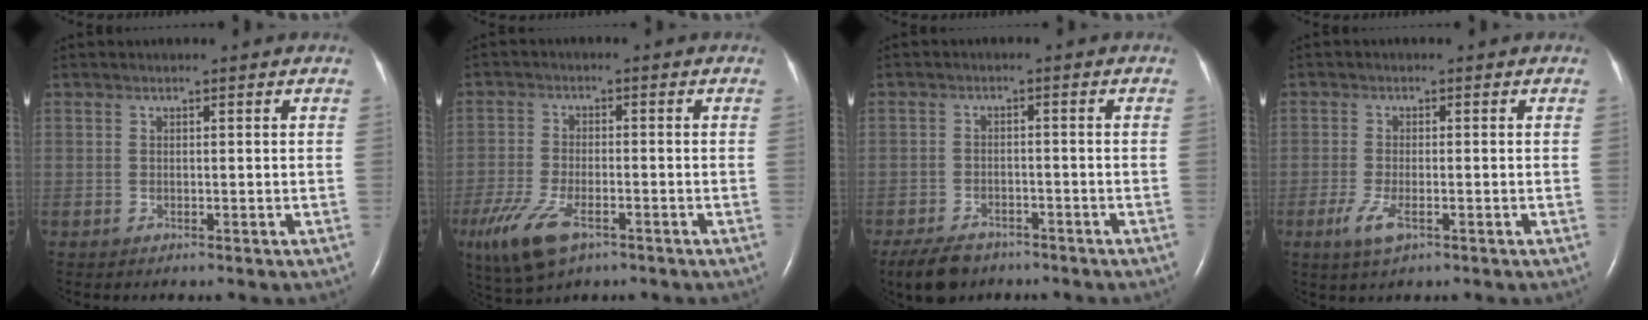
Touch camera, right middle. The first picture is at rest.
{"total": 9.6, "force": [-5.4, 3.9, 7.0], "torque": [-0.147, -0.020, -0.095]}
{"total": 6.3, "force": [-4.9, 3.1, 2.5], "torque": [-0.051, -0.006, -0.080]}
{"total": 3.5, "force": [-1.6, 1.0, 3.0], "torque": [-0.072, -0.008, -0.030]}